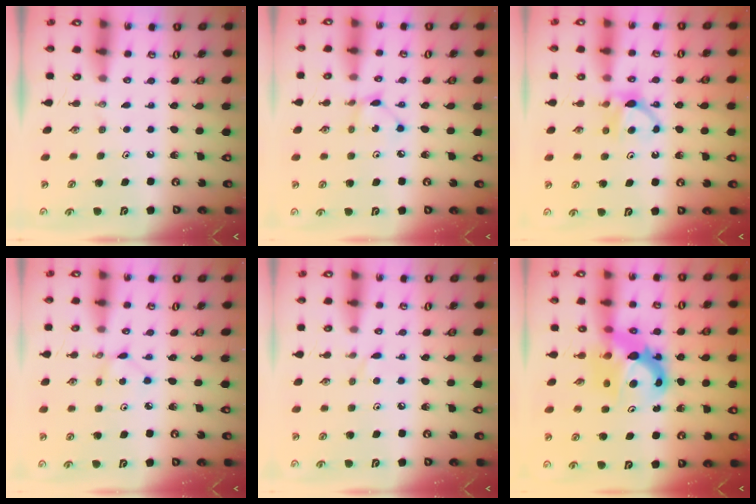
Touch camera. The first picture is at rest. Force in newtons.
{"total": 2.6, "press": 2.6, "slide": 0.0}
{"total": 5.9, "press": 5.8, "slide": 0.8}
{"total": 1.9, "press": 1.9, "slide": 0.2}
{"total": 3.6, "press": 3.6, "slide": 0.3}
{"total": 8.7, "press": 8.7, "slide": 0.7}